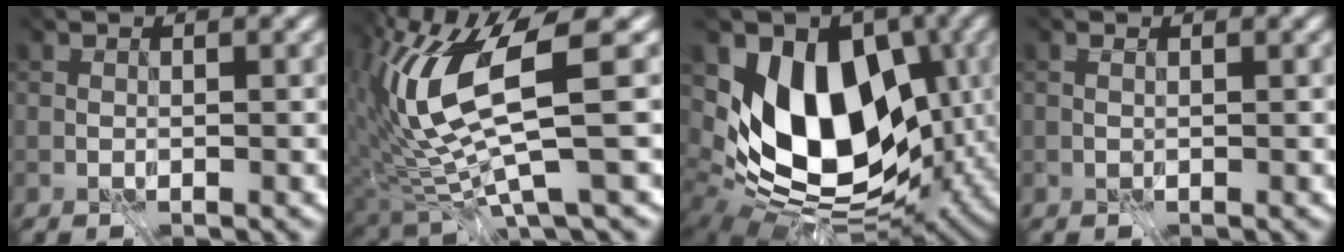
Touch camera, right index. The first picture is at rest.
{"total": 9.7, "force": [0.2, 1.6, 9.6], "torque": [-0.221, -0.018, 0.036]}
{"total": 10.3, "force": [-1.7, 6.5, 7.8], "torque": [-0.116, -0.024, -0.016]}
{"total": 1.8, "force": [0.8, 1.0, 1.3], "torque": [-0.012, 0.015, -0.001]}